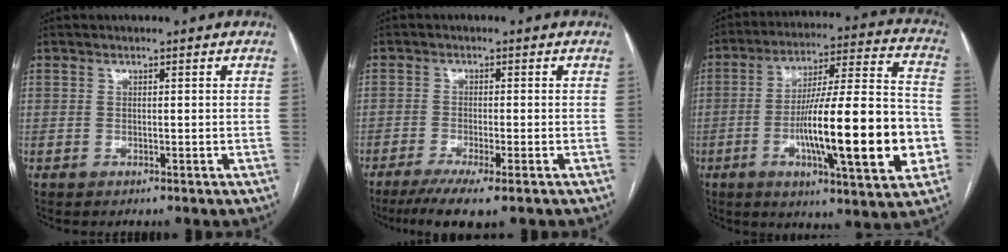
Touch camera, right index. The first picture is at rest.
{"total": 7.2, "force": [-5.0, 0.4, 5.1], "torque": [-0.080, -0.017, -0.078]}
{"total": 22.5, "force": [-5.3, 2.8, 21.7], "torque": [-0.317, 0.005, -0.078]}